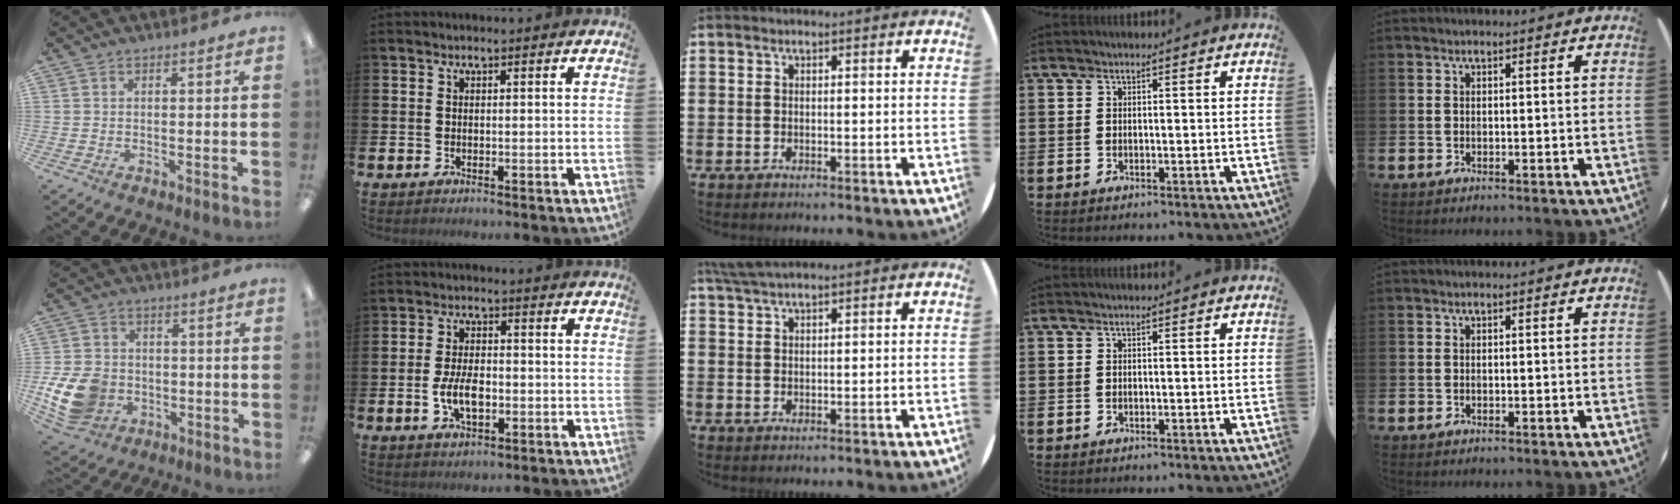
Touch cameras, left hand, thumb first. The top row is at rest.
{"thumb": {"total": 13.4, "force": [-3.2, 10.7, 7.3], "torque": [-0.161, 0.017, -0.054]}, "index": {"total": 5.2, "force": [-1.0, 2.8, 4.3], "torque": [-0.073, 0.001, -0.022]}, "middle": {"total": 2.9, "force": [2.6, 0.3, 1.4], "torque": [-0.033, 0.003, 0.048]}}